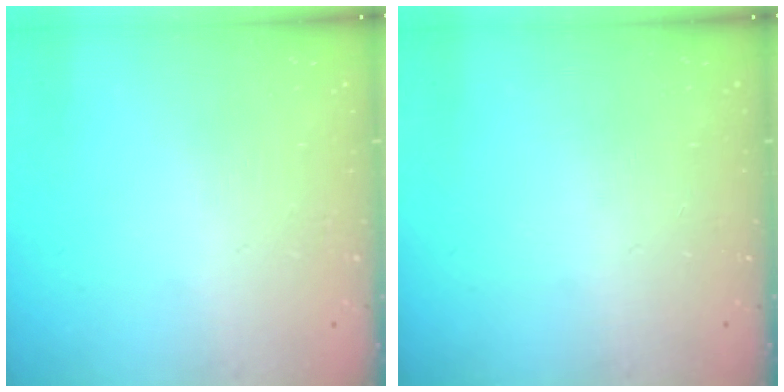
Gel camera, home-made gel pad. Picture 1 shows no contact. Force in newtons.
{"total": 0.0}